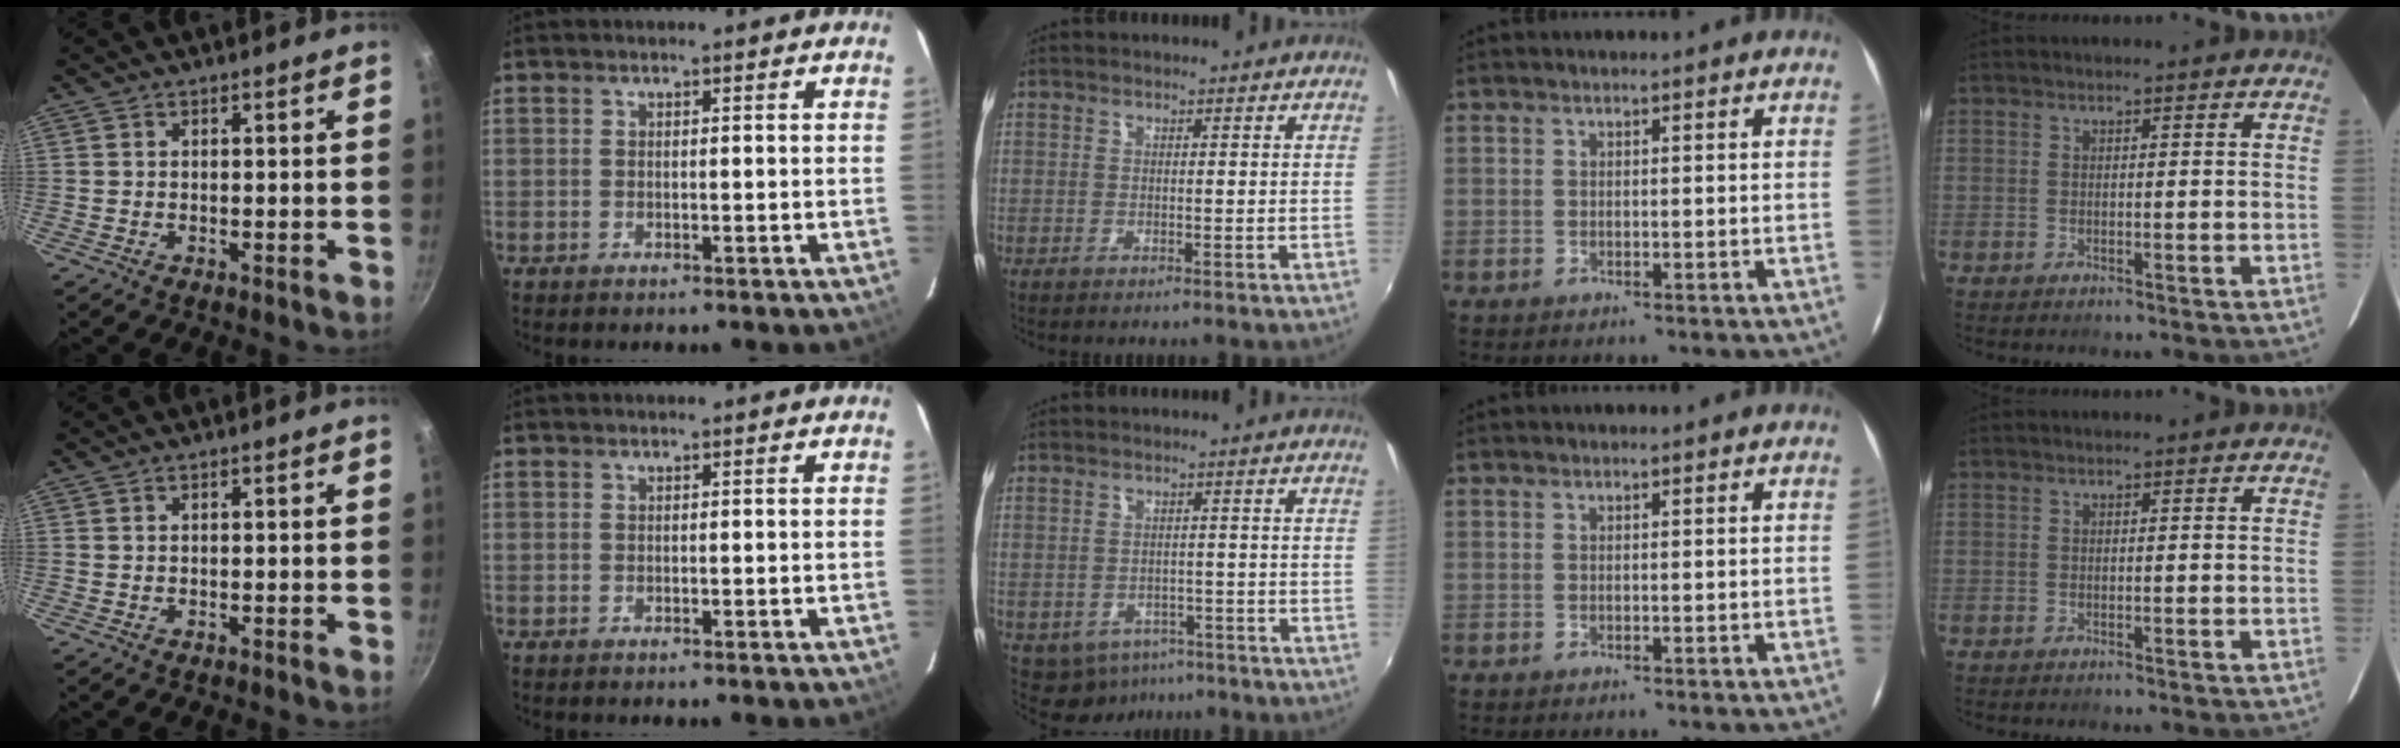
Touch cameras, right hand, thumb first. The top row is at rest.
{"middle": {"total": 6.9, "force": [-4.0, 5.1, 2.3], "torque": [-0.057, -0.011, -0.044]}}